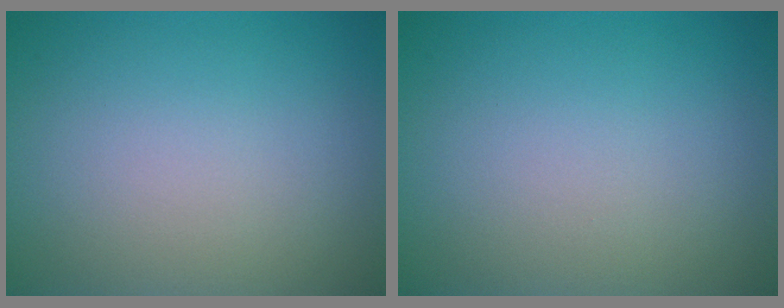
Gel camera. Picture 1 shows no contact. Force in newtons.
{"total": 0.0}